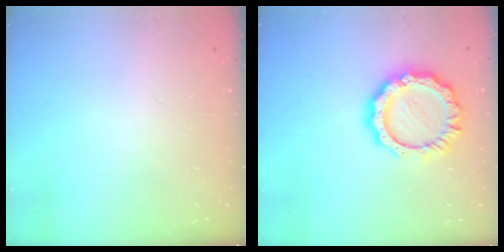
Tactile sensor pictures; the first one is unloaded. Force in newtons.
{"total": 13.9, "press": 13.9, "slide": 1.3}